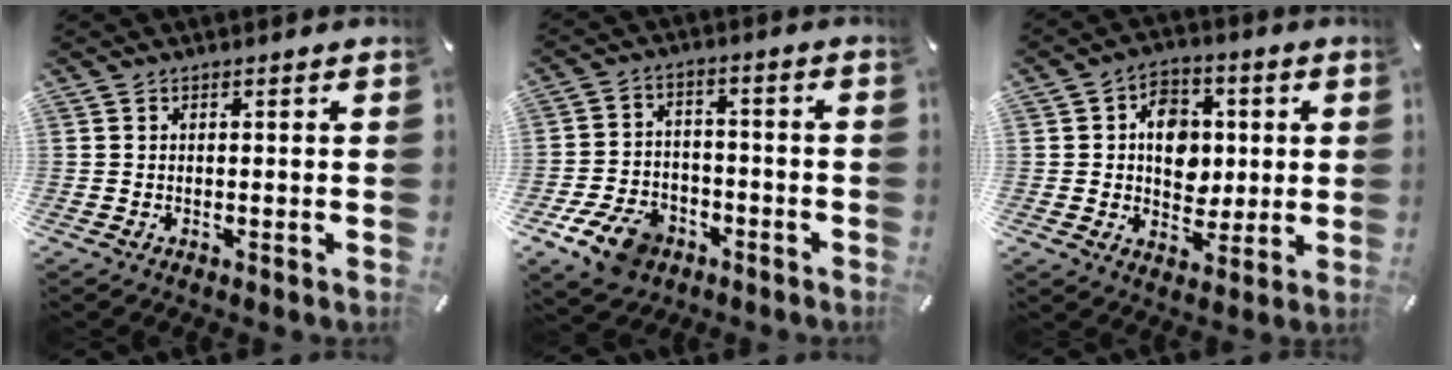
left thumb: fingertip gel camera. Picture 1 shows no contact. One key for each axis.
{"total": 10.2, "fx": -5.9, "fy": 6.7, "fz": 4.9, "tx": -0.105, "ty": 0.036, "tz": -0.106}
{"total": 9.8, "fx": 1.0, "fy": 8.0, "fz": 5.6, "tx": -0.073, "ty": 0.007, "tz": 0.017}